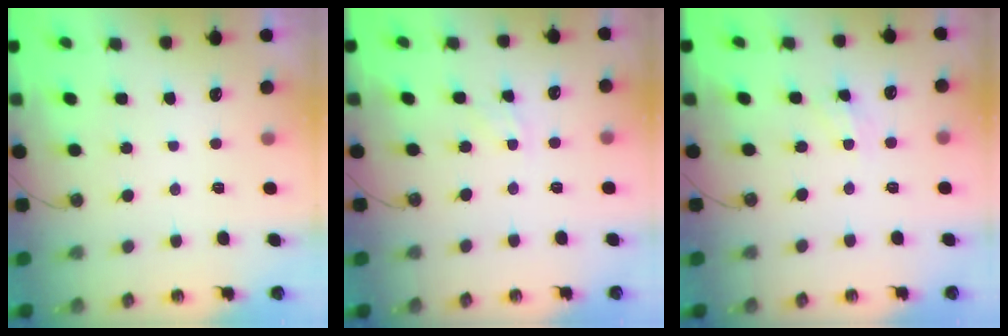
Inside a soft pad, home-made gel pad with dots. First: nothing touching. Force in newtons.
{"total": 4.4, "press": 4.4, "slide": 0.6}
{"total": 4.4, "press": 4.3, "slide": 0.6}